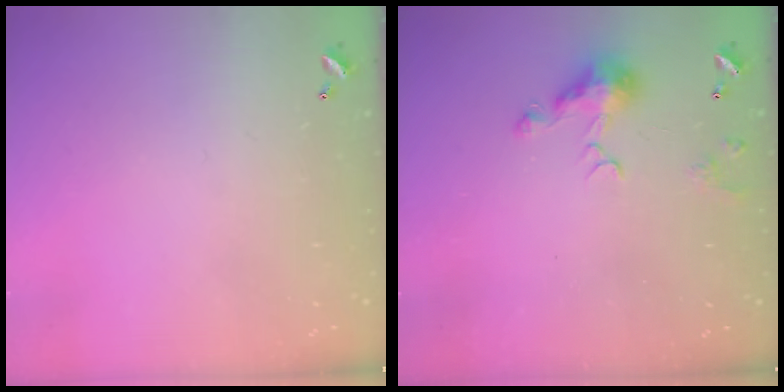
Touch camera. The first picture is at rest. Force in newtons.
{"total": 7.3, "press": 7.3, "slide": 1.0}